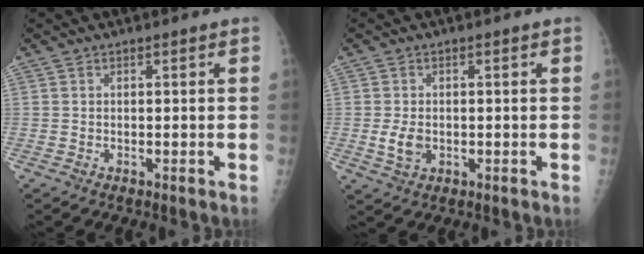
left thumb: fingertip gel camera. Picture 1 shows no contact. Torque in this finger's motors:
{"motor_torque": [-0.40, 0.19, 0.36, 0.25, 0.00]}